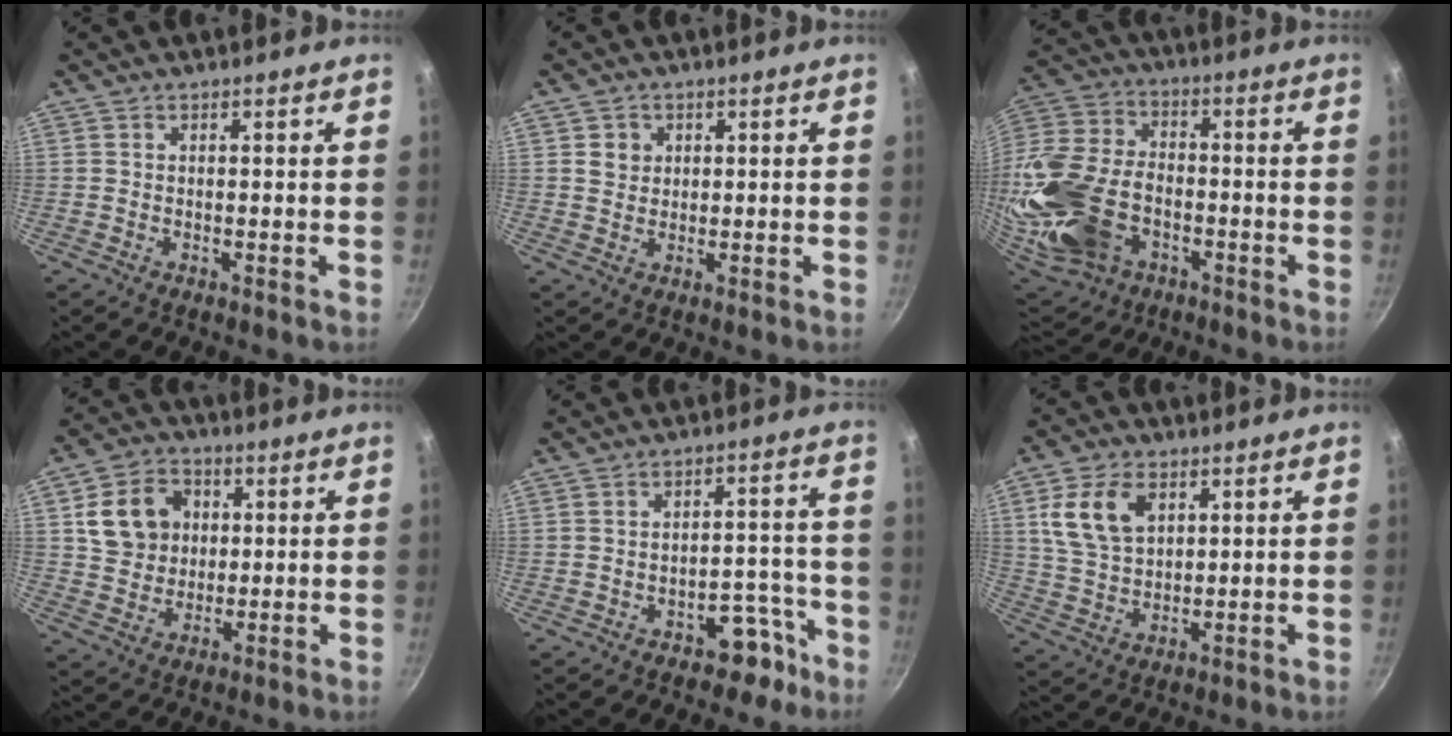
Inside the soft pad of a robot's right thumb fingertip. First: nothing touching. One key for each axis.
{"total": 3.1, "fx": 1.0, "fy": 2.8, "fz": 1.0, "tx": -0.001, "ty": -0.003, "tz": 0.017}
{"total": 29.7, "fx": -8.2, "fy": 19.9, "fz": 20.5, "tx": -0.539, "ty": -0.002, "tz": -0.142}
{"total": 11.6, "fx": 2.6, "fy": 9.7, "fz": 5.8, "tx": -0.073, "ty": 0.005, "tz": 0.047}
{"total": 7.0, "fx": -4.6, "fy": 4.1, "fz": 3.3, "tx": -0.015, "ty": 0.057, "tz": -0.063}
{"total": 10.8, "fx": 4.0, "fy": 6.9, "fz": 7.2, "tx": -0.126, "ty": -0.007, "tz": 0.082}